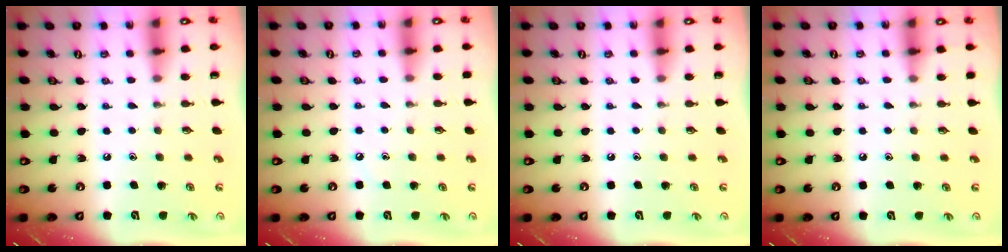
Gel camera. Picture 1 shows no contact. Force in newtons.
{"total": 2.6, "press": 2.6, "slide": 0.4}
{"total": 0.0}
{"total": 3.2, "press": 3.1, "slide": 0.5}